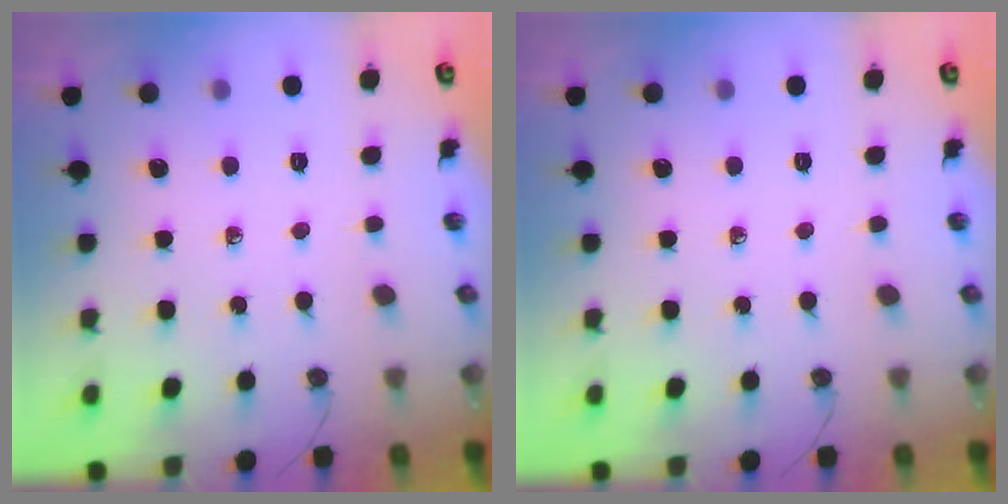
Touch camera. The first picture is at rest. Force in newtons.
{"total": 0.0}